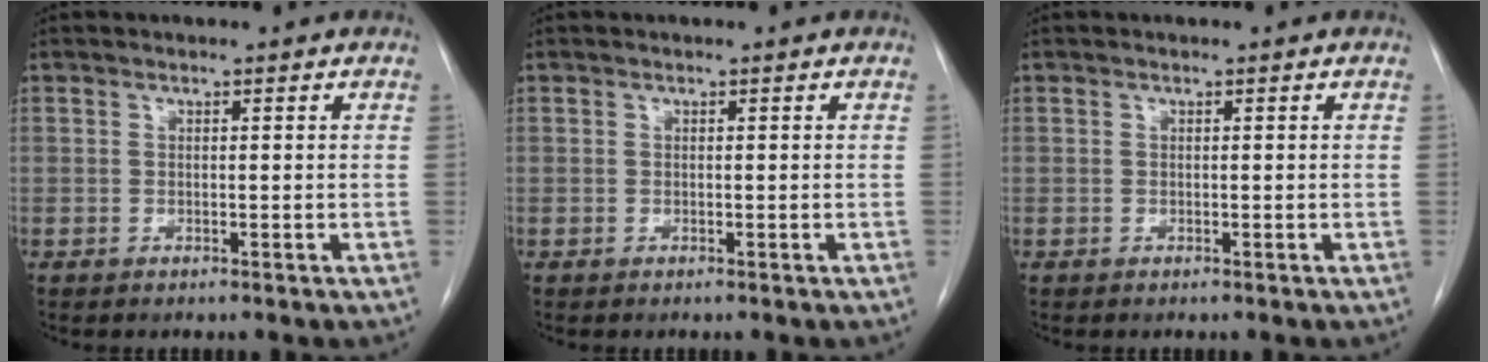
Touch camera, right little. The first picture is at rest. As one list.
[{"total": 0.0}, {"total": 0.0}]